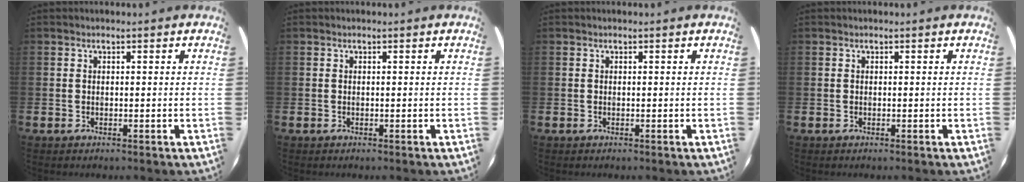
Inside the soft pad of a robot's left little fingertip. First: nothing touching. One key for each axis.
{"total": 0.0}
{"total": 0.0}
{"total": 0.0}